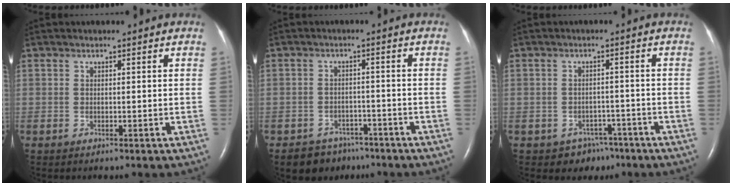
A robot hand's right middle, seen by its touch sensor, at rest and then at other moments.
{"total": 5.9, "force": [-4.5, 3.7, 0.6], "torque": [-0.004, 0.007, -0.065]}
{"total": 4.3, "force": [-2.9, 3.1, 0.4], "torque": [-0.002, 0.013, -0.033]}